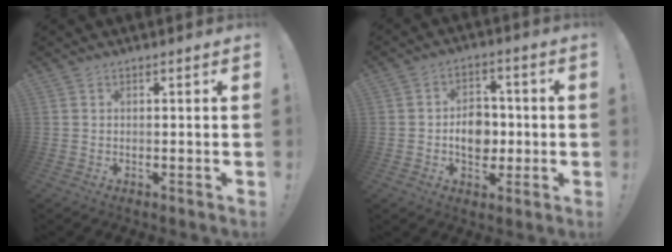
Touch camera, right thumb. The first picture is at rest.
{"total": 9.1, "force": [-1.1, 7.3, 5.4], "torque": [-0.085, 0.010, -0.018]}